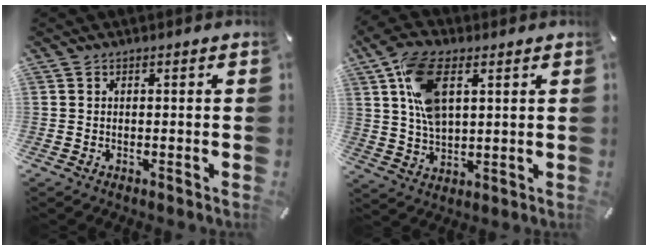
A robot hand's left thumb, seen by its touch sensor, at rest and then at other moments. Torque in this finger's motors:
{"motor_torque": [2.39, 2.46, 1.42, -1.35, 0.59]}